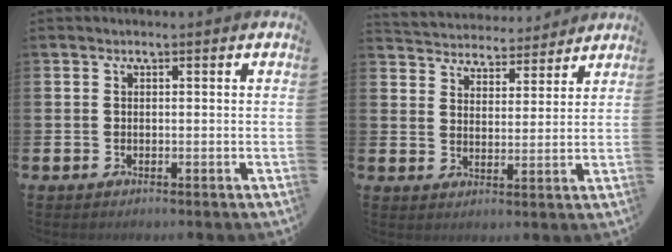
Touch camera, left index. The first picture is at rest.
{"total": 4.4, "force": [4.2, 1.0, -0.5], "torque": [-0.009, -0.035, 0.073]}